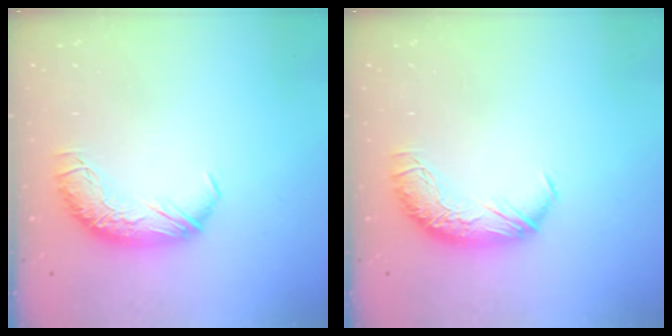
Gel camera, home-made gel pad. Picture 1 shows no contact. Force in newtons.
{"total": 0.0}